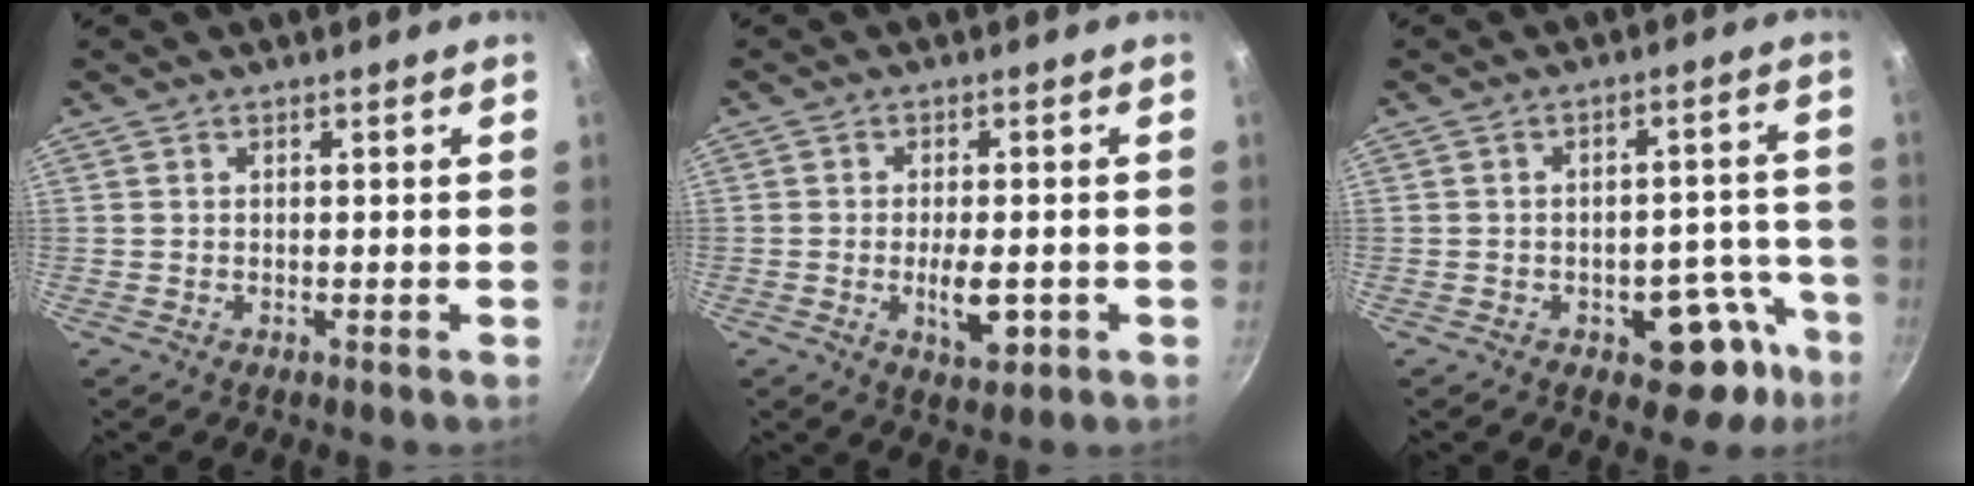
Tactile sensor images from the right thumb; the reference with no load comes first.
{"total": 5.5, "force": [-1.4, 2.5, 4.8], "torque": [-0.070, -0.004, -0.017]}
{"total": 9.8, "force": [-5.0, 5.1, 6.6], "torque": [-0.045, 0.046, -0.057]}